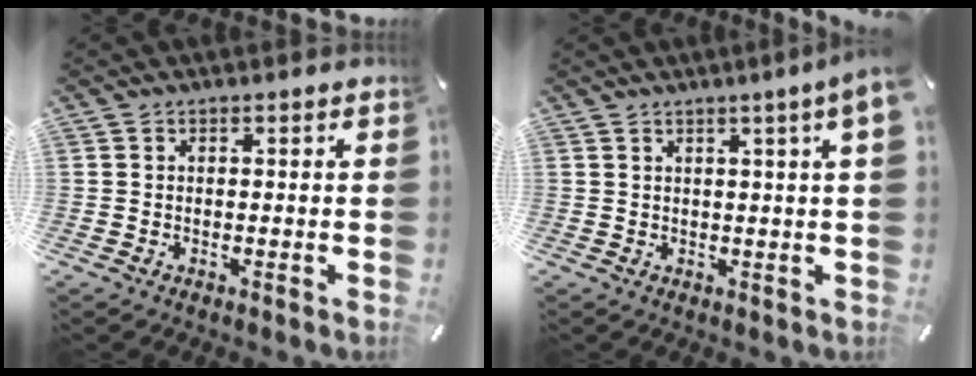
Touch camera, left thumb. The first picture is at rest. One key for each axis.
{"total": 4.4, "fx": 1.9, "fy": -0.2, "fz": 4.0, "tx": -0.068, "ty": -0.006, "tz": 0.030}